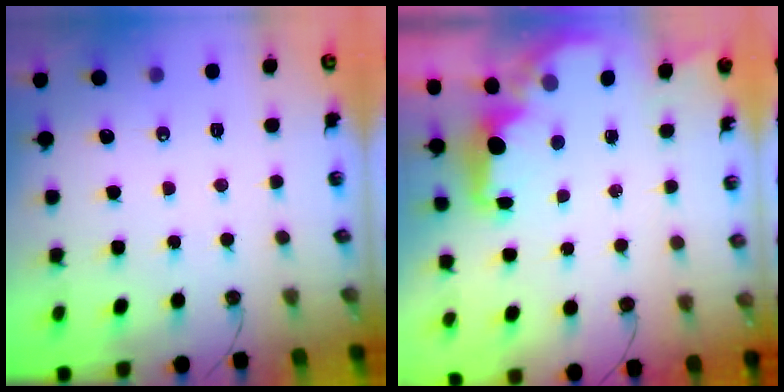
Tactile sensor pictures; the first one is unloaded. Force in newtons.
{"total": 2.4, "press": 2.2, "slide": 0.8}